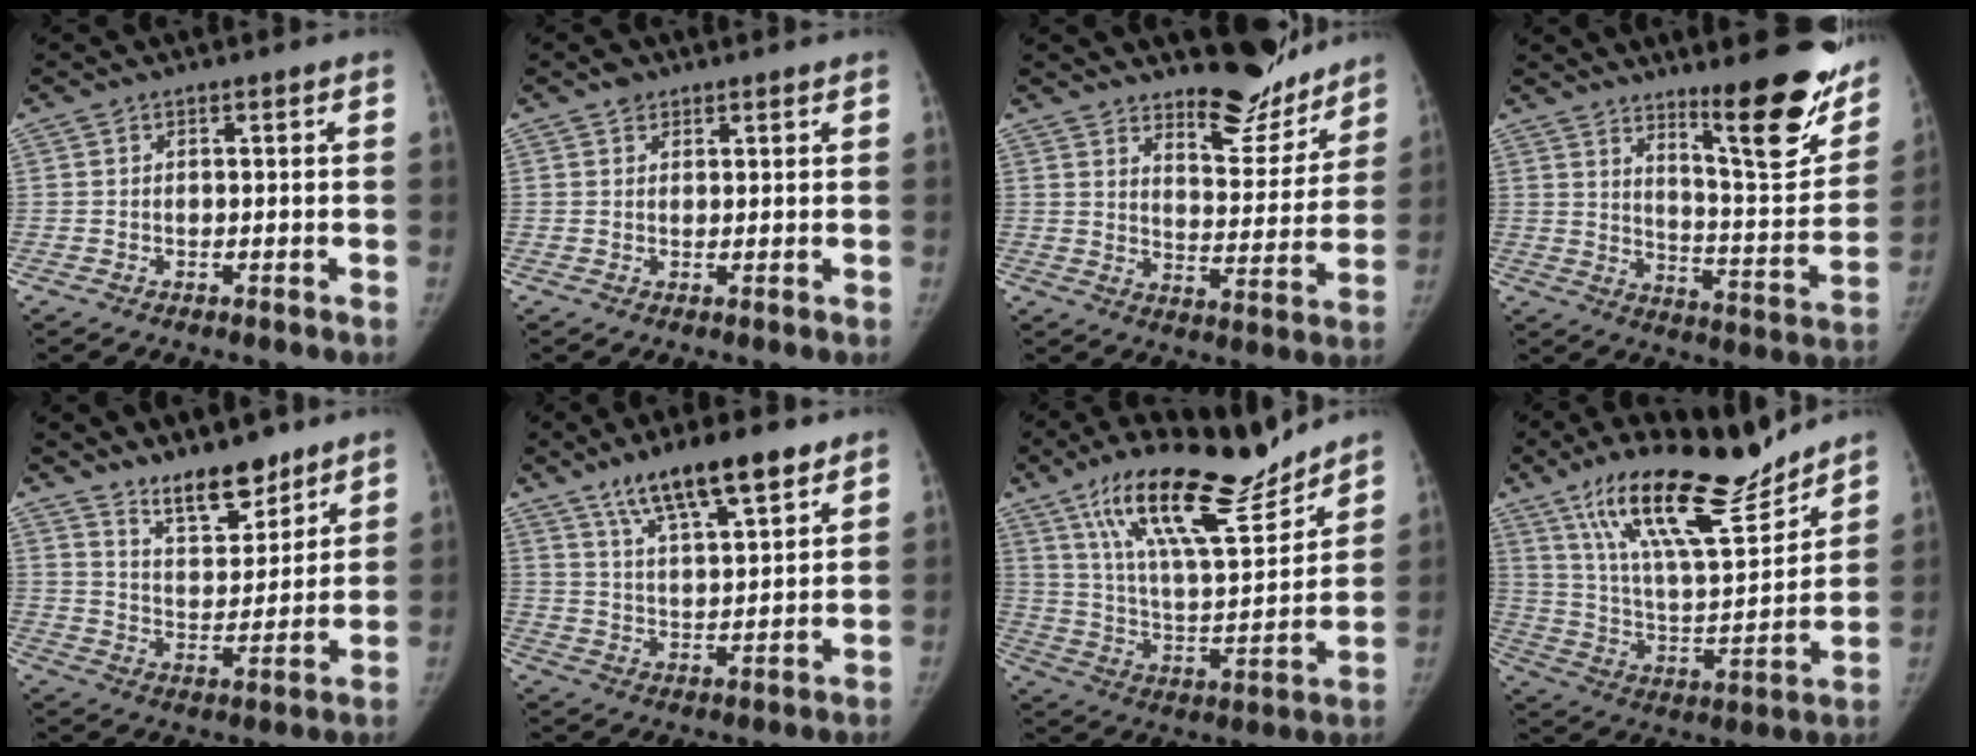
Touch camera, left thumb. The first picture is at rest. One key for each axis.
{"total": 2.3, "fx": 1.6, "fy": 1.5, "fz": 0.6, "tx": 0.006, "ty": -0.007, "tz": 0.021}
{"total": 12.8, "fx": 11.1, "fy": 4.4, "fz": 4.7, "tx": -0.023, "ty": -0.097, "tz": 0.161}
{"total": 20.2, "fx": 12.9, "fy": 4.3, "fz": 15.0, "tx": -0.160, "ty": -0.094, "tz": 0.194}
{"total": 11.2, "fx": 8.9, "fy": 4.3, "fz": 5.2, "tx": -0.055, "ty": -0.072, "tz": 0.158}
{"total": 14.3, "fx": 9.5, "fy": 4.1, "fz": 9.8, "tx": -0.140, "ty": -0.039, "tz": 0.164}
{"total": 21.2, "fx": 15.7, "fy": 5.5, "fz": 13.2, "tx": -0.186, "ty": -0.079, "tz": 0.272}
{"total": 22.5, "fx": 16.6, "fy": 5.9, "fz": 13.9, "tx": -0.201, "ty": -0.081, "tz": 0.291}